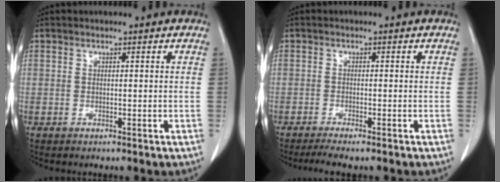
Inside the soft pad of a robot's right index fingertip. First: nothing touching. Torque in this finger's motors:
{"motor_torque": [0.23, -0.21, 0.15, 0.03]}